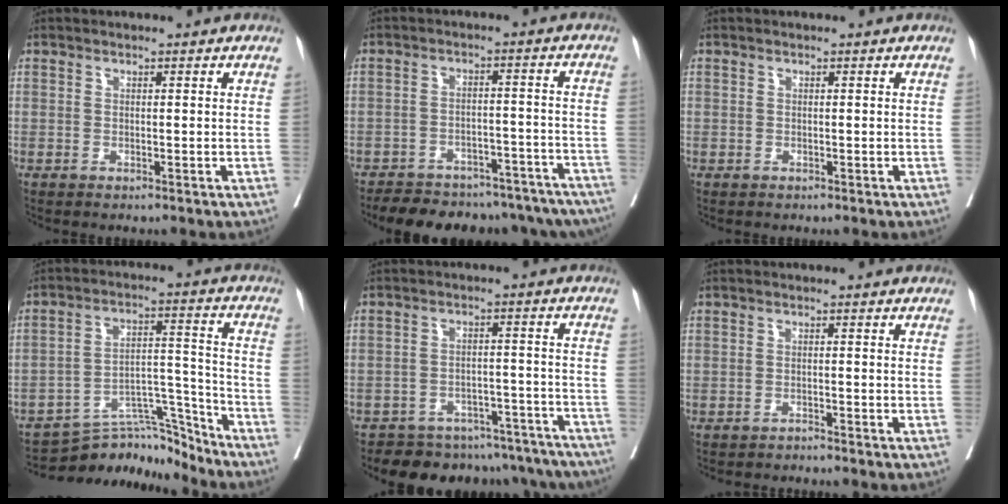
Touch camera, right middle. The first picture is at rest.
{"total": 23.0, "force": [-19.7, 8.2, 8.4], "torque": [-0.114, 0.011, -0.242]}
{"total": 0.9, "force": [-0.2, 0.9, -0.1], "torque": [0.009, 0.008, -0.008]}
{"total": 11.2, "force": [-11.0, 1.9, 1.2], "torque": [-0.005, 0.046, -0.182]}
{"total": 17.8, "force": [-15.8, 6.8, 4.2], "torque": [-0.042, 0.030, -0.187]}
{"total": 0.9, "force": [-0.9, 0.0, -0.2], "torque": [0.001, -0.005, -0.016]}